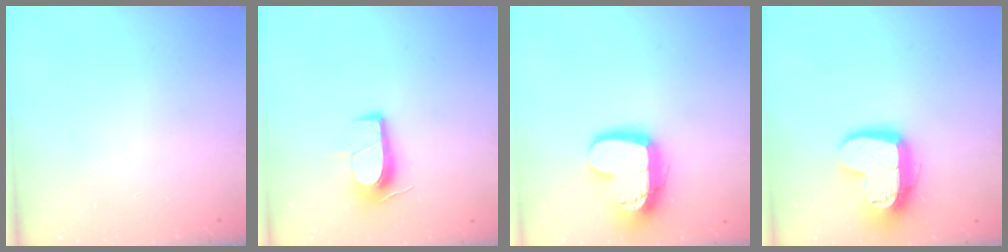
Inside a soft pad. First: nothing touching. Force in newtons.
{"total": 10.2, "press": 10.2, "slide": 0.8}
{"total": 16.2, "press": 16.1, "slide": 1.3}
{"total": 15.3, "press": 15.2, "slide": 1.2}